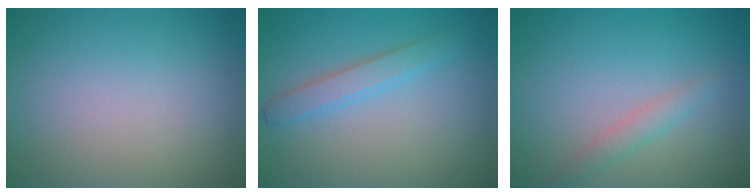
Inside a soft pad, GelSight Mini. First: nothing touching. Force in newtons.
{"total": 2.0, "press": 2.0, "slide": 0.0}
{"total": 1.5, "press": 1.5, "slide": 0.1}